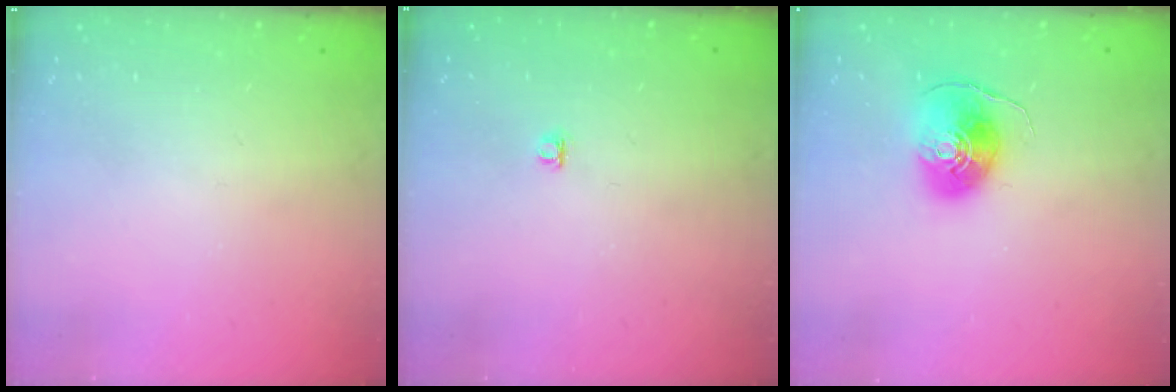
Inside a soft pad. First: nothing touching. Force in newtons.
{"total": 3.8, "press": 3.8, "slide": 0.5}
{"total": 8.8, "press": 8.8, "slide": 0.6}